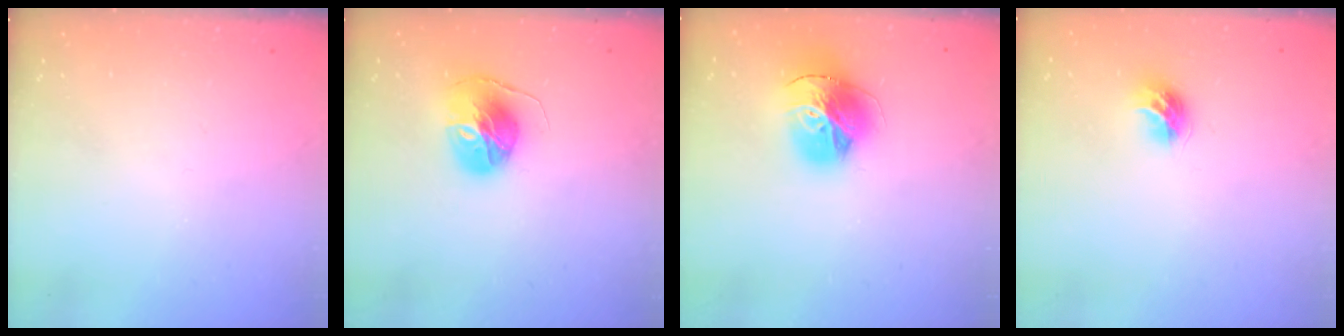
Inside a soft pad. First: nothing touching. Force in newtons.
{"total": 10.1, "press": 10.1, "slide": 0.2}
{"total": 17.3, "press": 17.2, "slide": 1.8}
{"total": 7.8, "press": 7.8, "slide": 0.4}